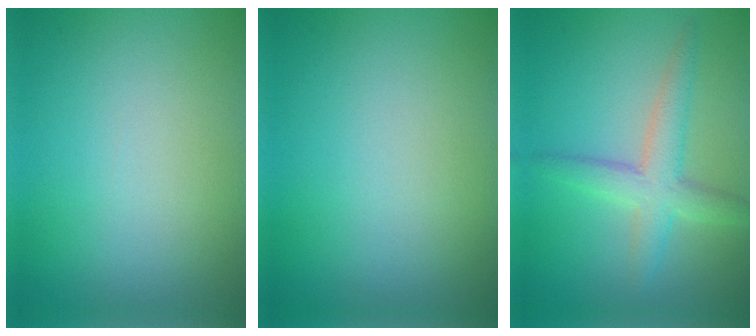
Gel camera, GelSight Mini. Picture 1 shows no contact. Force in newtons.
{"total": 0.0}
{"total": 3.5, "press": 3.5, "slide": 0.3}